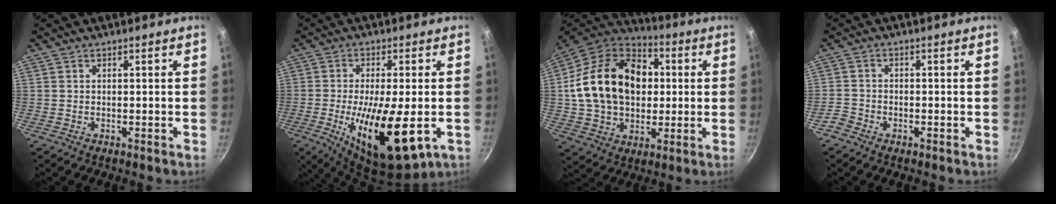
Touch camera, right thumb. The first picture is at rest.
{"total": 16.7, "force": [-4.3, 5.7, 15.1], "torque": [-0.253, -0.006, -0.066]}
{"total": 24.0, "force": [2.6, 17.7, 16.1], "torque": [-0.256, 0.029, 0.042]}
{"total": 2.6, "force": [-1.9, 1.6, 0.7], "torque": [-0.015, 0.019, -0.040]}